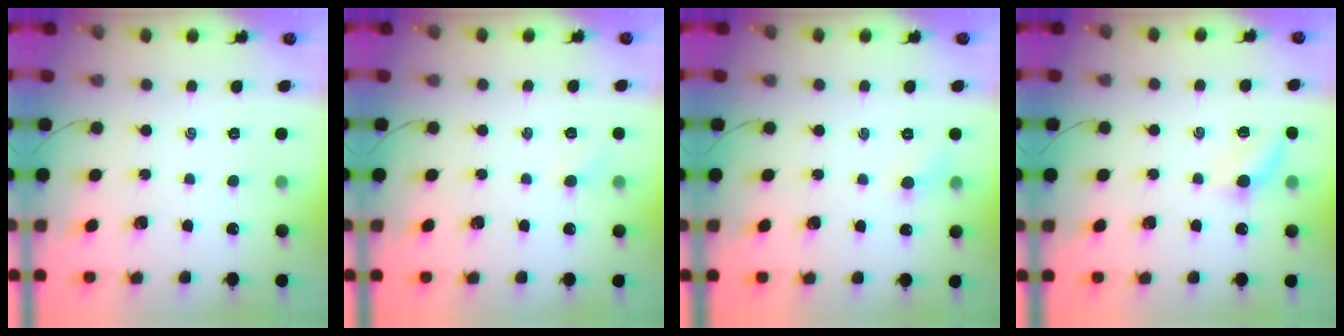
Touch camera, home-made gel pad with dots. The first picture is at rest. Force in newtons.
{"total": 2.2, "press": 2.1, "slide": 0.6}
{"total": 4.8, "press": 4.5, "slide": 1.5}
{"total": 6.4, "press": 6.2, "slide": 1.6}